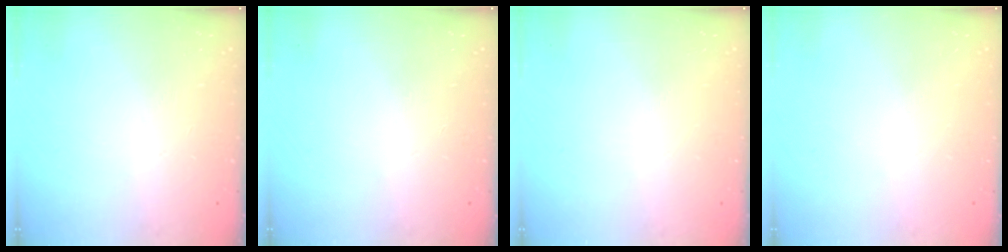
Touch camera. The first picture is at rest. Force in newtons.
{"total": 0.0}
{"total": 0.0}
{"total": 0.0}